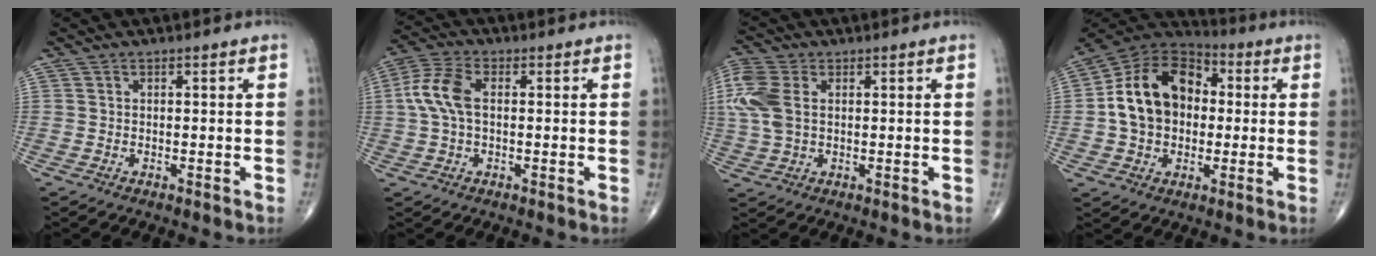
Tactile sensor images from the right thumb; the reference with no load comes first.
{"total": 7.8, "force": [0.7, 4.3, 6.5], "torque": [-0.155, 0.020, 0.010]}
{"total": 9.5, "force": [1.8, 6.0, 7.1], "torque": [-0.192, 0.013, 0.038]}
{"total": 16.7, "force": [0.6, 12.3, 11.3], "torque": [-0.169, 0.032, 0.002]}